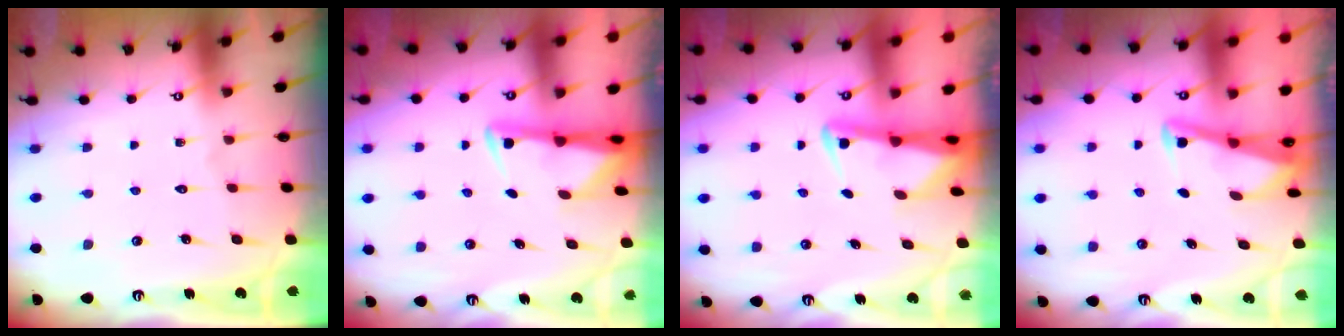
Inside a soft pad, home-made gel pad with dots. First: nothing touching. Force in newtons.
{"total": 2.9, "press": 2.8, "slide": 0.6}
{"total": 2.5, "press": 2.4, "slide": 0.6}
{"total": 2.8, "press": 2.8, "slide": 0.4}